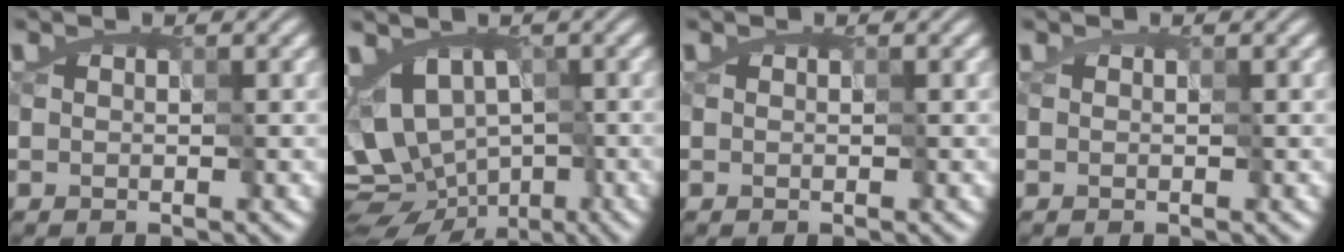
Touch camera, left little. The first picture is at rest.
{"total": 9.0, "force": [-1.7, 6.7, 5.9], "torque": [-0.071, -0.006, -0.003]}
{"total": 0.0}
{"total": 0.0}